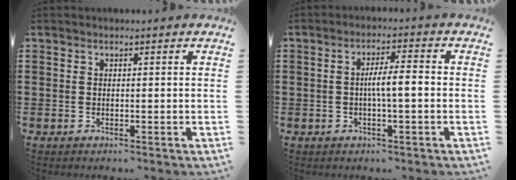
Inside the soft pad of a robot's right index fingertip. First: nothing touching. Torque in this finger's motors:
{"motor_torque": [1.25, -0.58, 0.45, 0.11]}